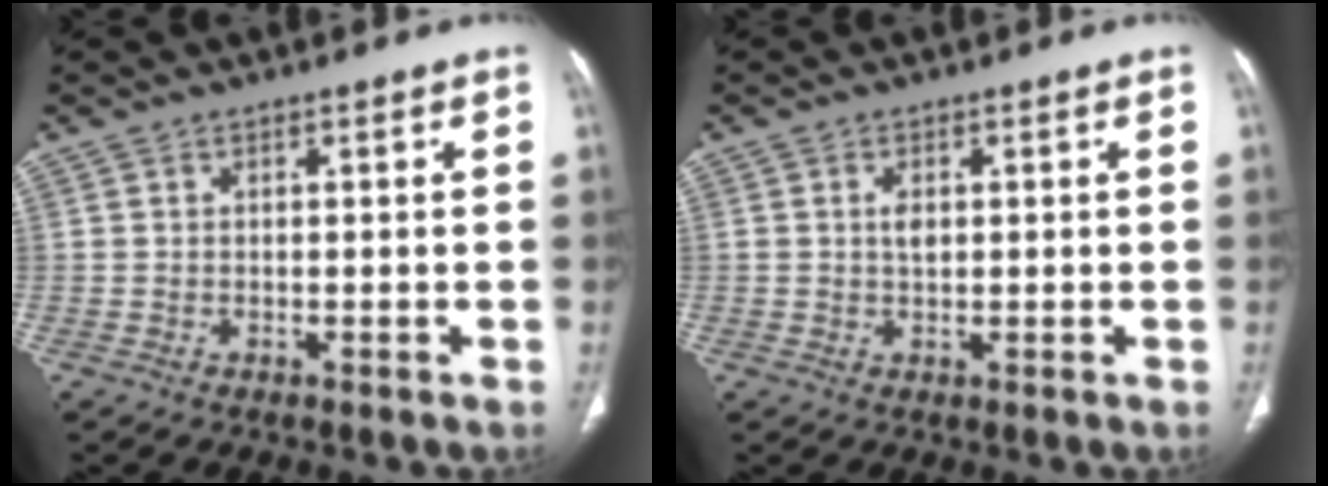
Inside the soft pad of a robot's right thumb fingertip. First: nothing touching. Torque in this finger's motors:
{"motor_torque": [0.82, 0.74, 0.50, -0.06, -0.03]}